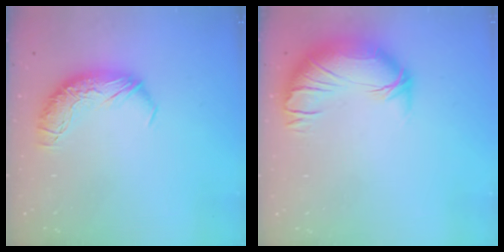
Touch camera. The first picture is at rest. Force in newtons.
{"total": 2.1, "press": 0.9, "slide": 2.0}